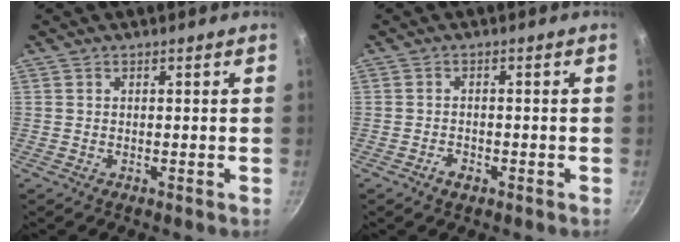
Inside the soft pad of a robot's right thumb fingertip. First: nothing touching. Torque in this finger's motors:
{"motor_torque": [-0.30, 0.00, 0.40, -0.38, 0.01]}